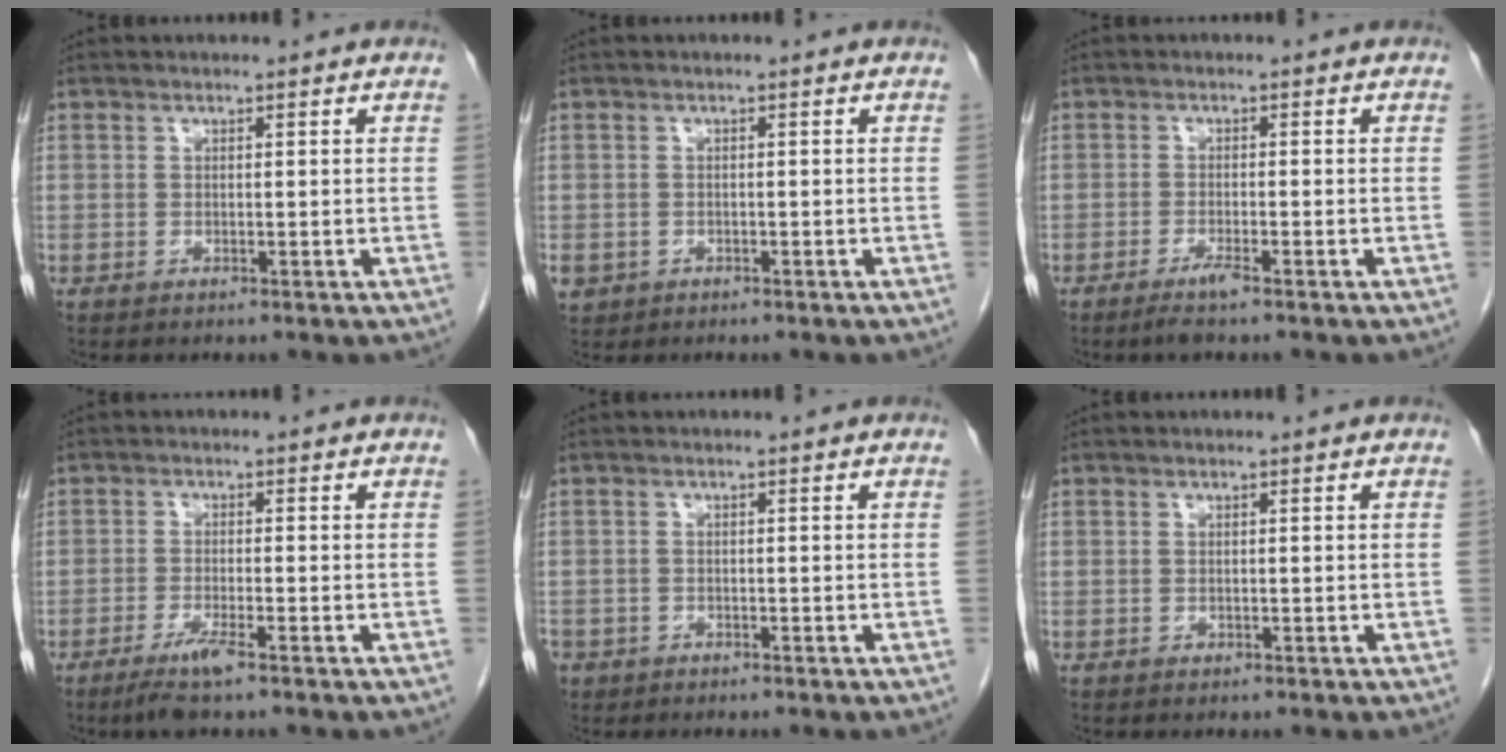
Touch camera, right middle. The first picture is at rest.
{"total": 2.8, "force": [-1.4, 2.4, 0.6], "torque": [-0.012, 0.001, -0.020]}
{"total": 2.8, "force": [-1.9, -0.1, 2.0], "torque": [-0.045, -0.006, -0.038]}
{"total": 3.8, "force": [-2.5, 0.0, 2.8], "torque": [-0.060, -0.009, -0.050]}
{"total": 3.8, "force": [-2.5, 2.7, 0.8], "torque": [-0.023, -0.001, -0.045]}
{"total": 0.0}